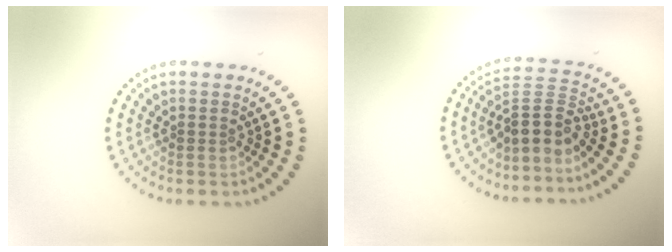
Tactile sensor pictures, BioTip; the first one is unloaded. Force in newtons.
{"total": 3.4, "press": 2.5, "slide": 2.3}